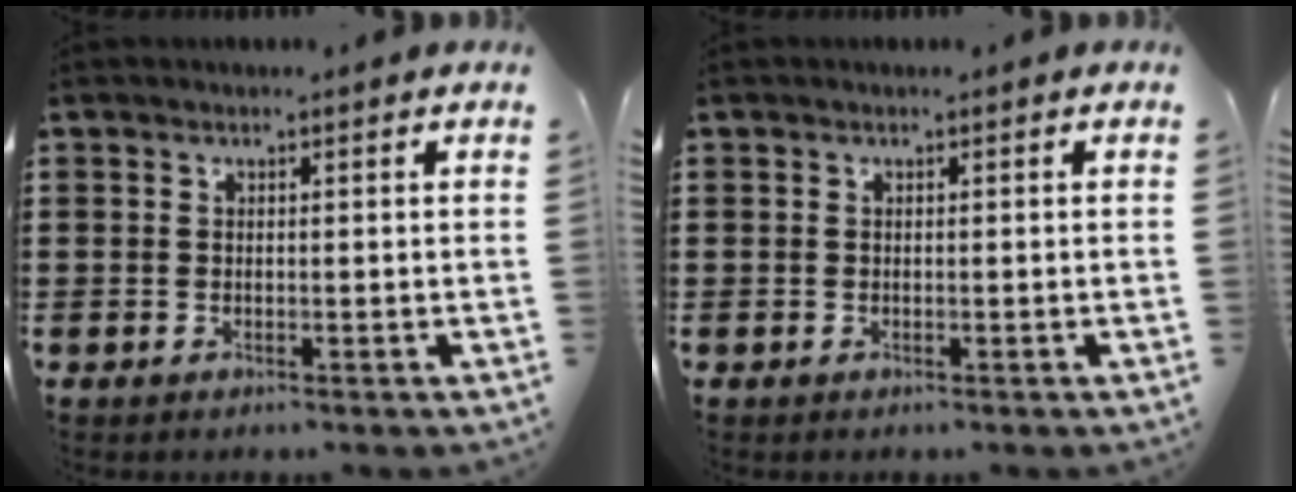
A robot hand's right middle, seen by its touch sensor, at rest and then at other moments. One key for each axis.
{"total": 0.0}